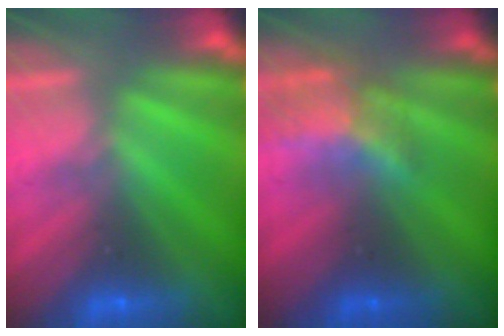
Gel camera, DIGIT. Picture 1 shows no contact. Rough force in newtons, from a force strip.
{"total": 2.3}